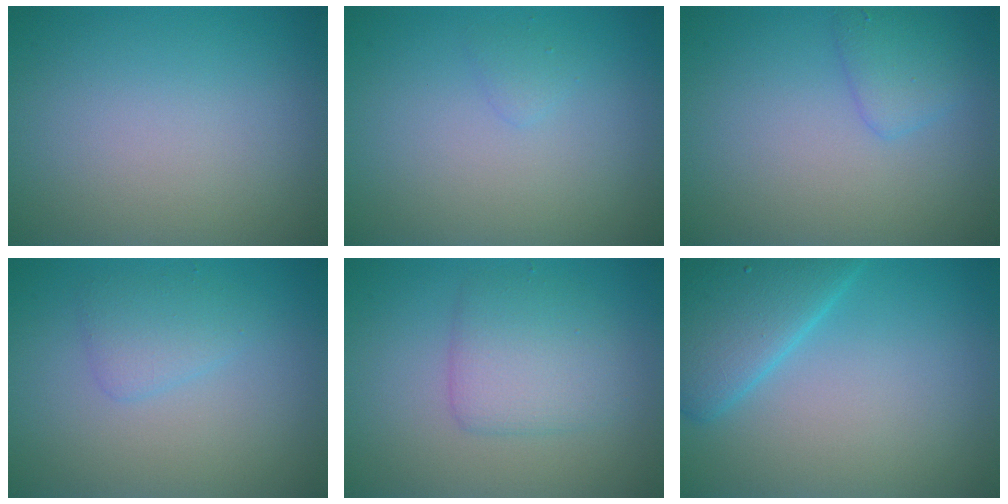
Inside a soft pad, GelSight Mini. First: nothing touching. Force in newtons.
{"total": 0.7, "press": 0.7, "slide": 0.1}
{"total": 1.8, "press": 1.8, "slide": 0.2}
{"total": 1.8, "press": 1.8, "slide": 0.1}
{"total": 3.4, "press": 3.4, "slide": 0.1}
{"total": 5.5, "press": 5.5, "slide": 0.3}